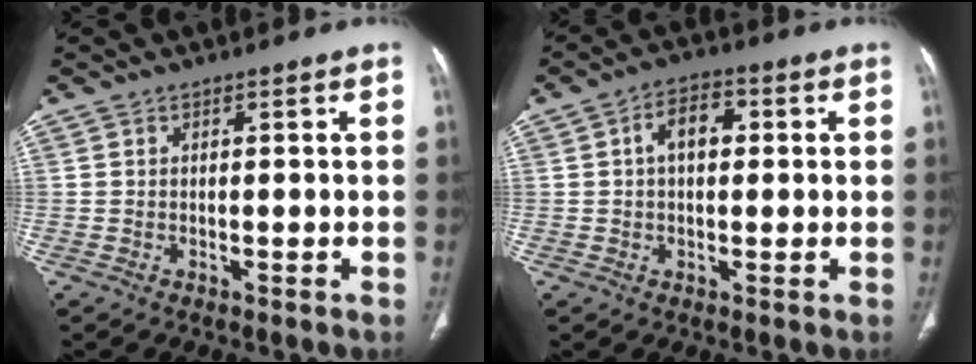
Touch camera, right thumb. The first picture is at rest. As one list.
[{"total": 6.3, "force": [1.1, 3.9, 4.9], "torque": [-0.074, 0.018, 0.012]}]